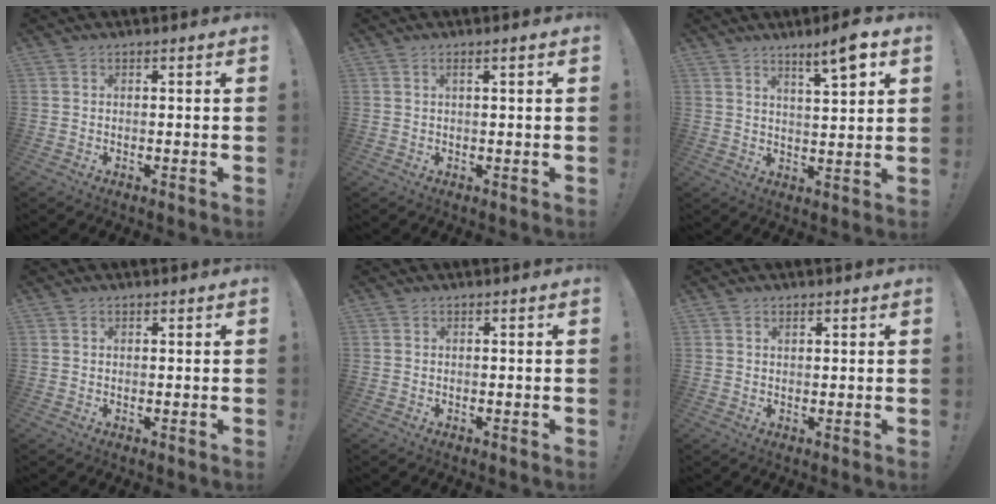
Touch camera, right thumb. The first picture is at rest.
{"total": 1.9, "force": [0.5, 0.0, 1.8], "torque": [-0.027, -0.004, 0.006]}
{"total": 7.9, "force": [5.0, 0.8, 6.1], "torque": [-0.085, -0.030, 0.076]}
{"total": 0.5, "force": [0.4, 0.3, 0.1], "torque": [0.007, -0.004, 0.007]}
{"total": 0.0}
{"total": 1.2, "force": [0.9, 0.5, 0.6], "torque": [-0.005, -0.003, 0.015]}